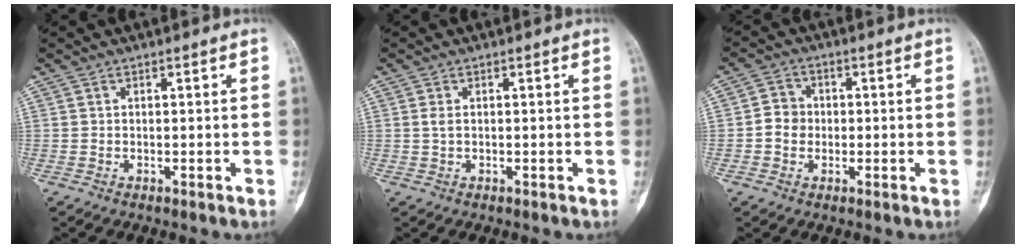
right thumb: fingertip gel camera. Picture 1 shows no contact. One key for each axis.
{"total": 1.0, "fx": 0.1, "fy": 0.5, "fz": 0.9, "tx": -0.020, "ty": 0.000, "tz": 0.004}
{"total": 4.2, "fx": -0.5, "fy": 3.8, "fz": 1.7, "tx": -0.013, "ty": 0.012, "tz": -0.015}